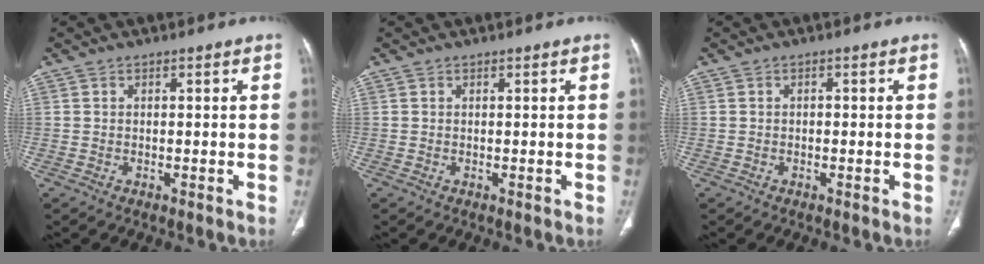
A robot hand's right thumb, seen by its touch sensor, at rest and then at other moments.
{"total": 0.0}
{"total": 0.6, "force": [0.0, 0.5, 0.4], "torque": [-0.008, 0.005, 0.001]}